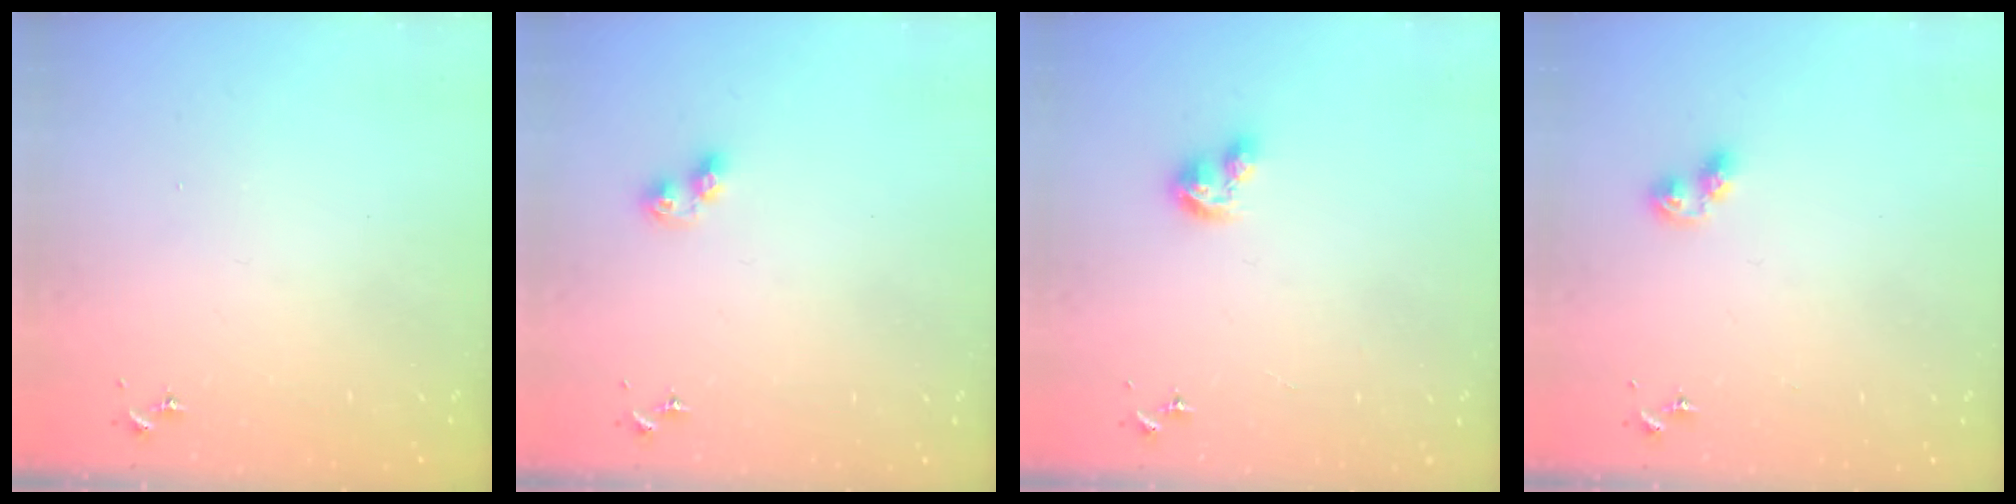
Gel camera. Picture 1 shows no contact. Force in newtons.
{"total": 5.4, "press": 5.4, "slide": 0.5}
{"total": 4.8, "press": 4.7, "slide": 0.4}
{"total": 6.6, "press": 6.6, "slide": 0.6}